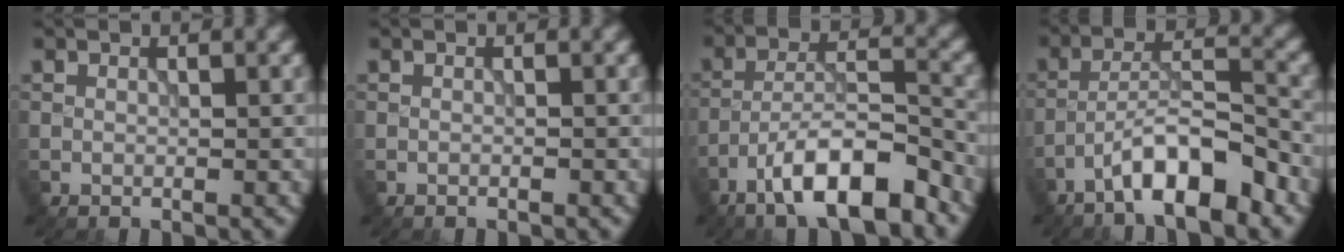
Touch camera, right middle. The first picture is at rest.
{"total": 0.0}
{"total": 9.2, "force": [-6.0, 2.5, 6.5], "torque": [-0.102, 0.011, -0.107]}
{"total": 6.7, "force": [-4.5, 1.4, 4.8], "torque": [-0.077, 0.015, -0.079]}